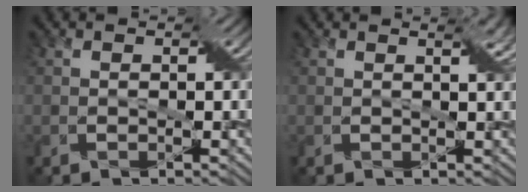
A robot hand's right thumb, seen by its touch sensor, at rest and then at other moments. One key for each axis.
{"total": 1.6, "fx": 1.1, "fy": 0.1, "fz": 1.2, "tx": -0.020, "ty": 0.001, "tz": 0.015}